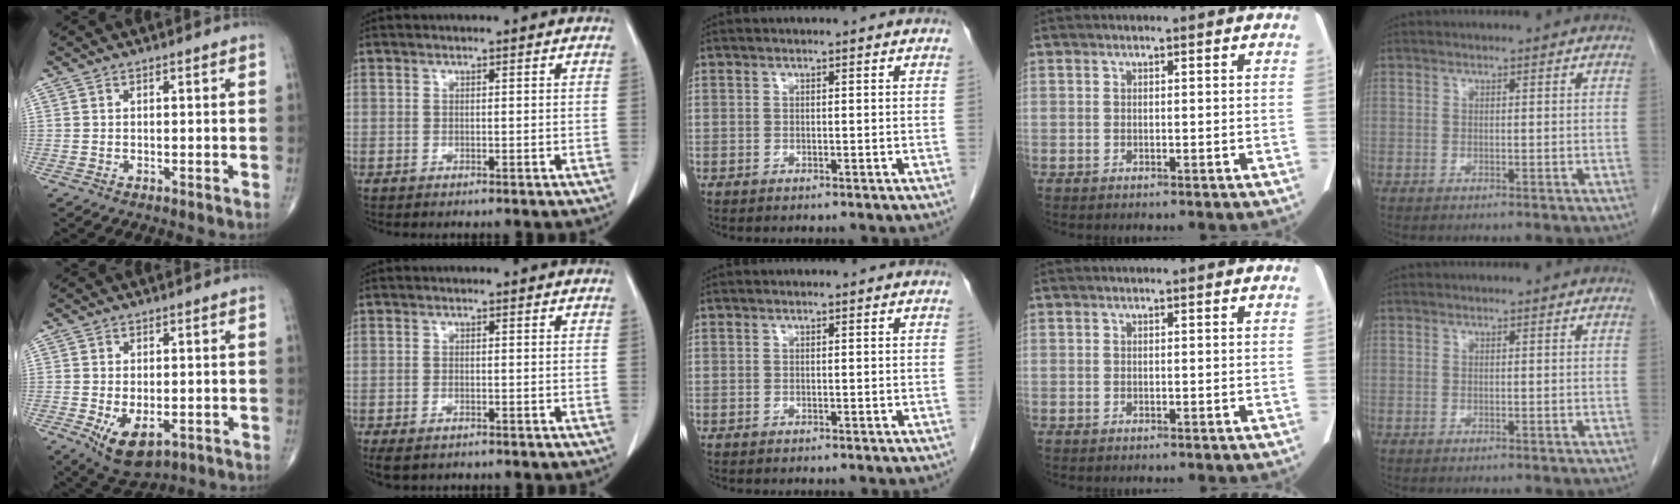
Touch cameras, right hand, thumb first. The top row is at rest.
{"thumb": {"total": 8.1, "force": [-2.6, 4.4, 6.2], "torque": [-0.098, -0.009, -0.029]}, "index": {"total": 3.6, "force": [-2.7, 1.6, 1.8], "torque": [-0.034, -0.009, -0.037]}}